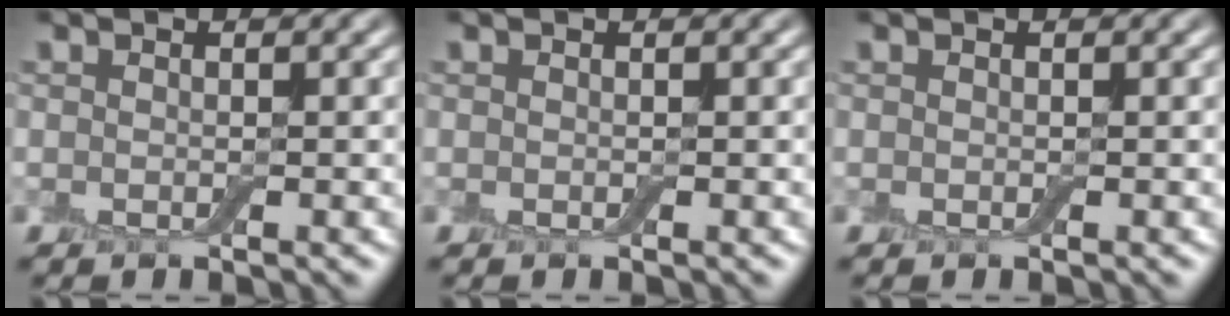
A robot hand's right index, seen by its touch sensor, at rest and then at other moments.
{"total": 0.0}
{"total": 0.0}